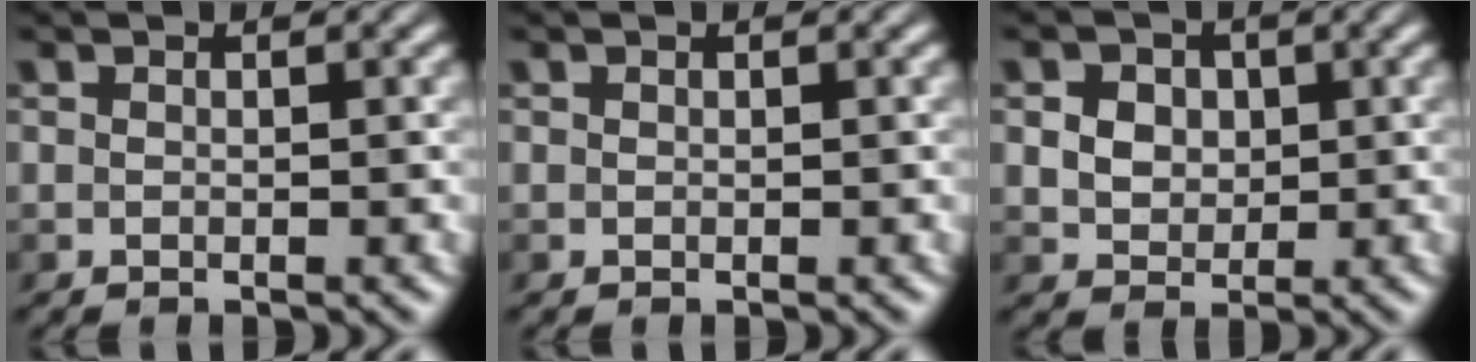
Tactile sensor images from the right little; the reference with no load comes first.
{"total": 0.0}
{"total": 4.6, "force": [1.2, 3.7, 2.5], "torque": [-0.056, 0.012, 0.012]}